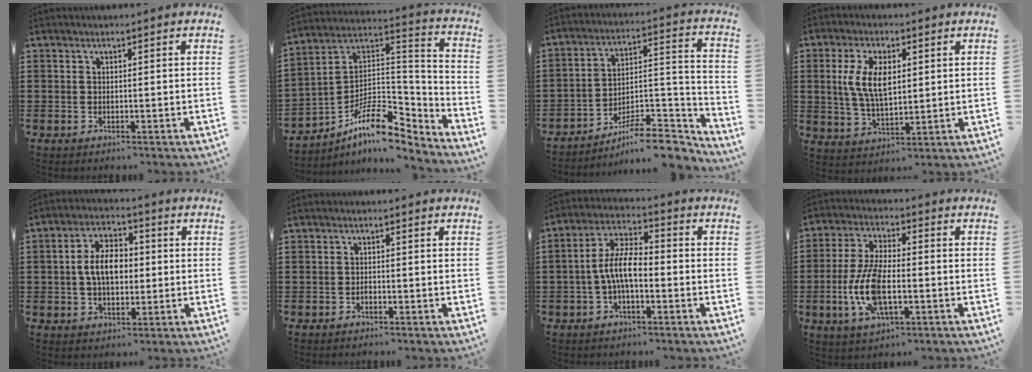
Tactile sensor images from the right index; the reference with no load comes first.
{"total": 11.2, "force": [-7.2, 5.0, 7.0], "torque": [-0.132, 0.004, -0.138]}
{"total": 10.3, "force": [-8.5, 2.8, 5.2], "torque": [-0.065, 0.032, -0.157]}
{"total": 7.8, "force": [1.5, 4.0, 6.6], "torque": [-0.148, 0.008, 0.022]}
{"total": 7.2, "force": [0.0, 4.3, 5.8], "torque": [-0.119, 0.008, -0.008]}
{"total": 0.7, "force": [-0.5, 0.2, 0.4], "torque": [-0.010, -0.004, -0.009]}
{"total": 7.7, "force": [-1.6, 3.1, 6.9], "torque": [-0.154, 0.000, -0.037]}
{"total": 9.9, "force": [-2.4, 4.0, 8.7], "torque": [-0.201, -0.012, -0.049]}